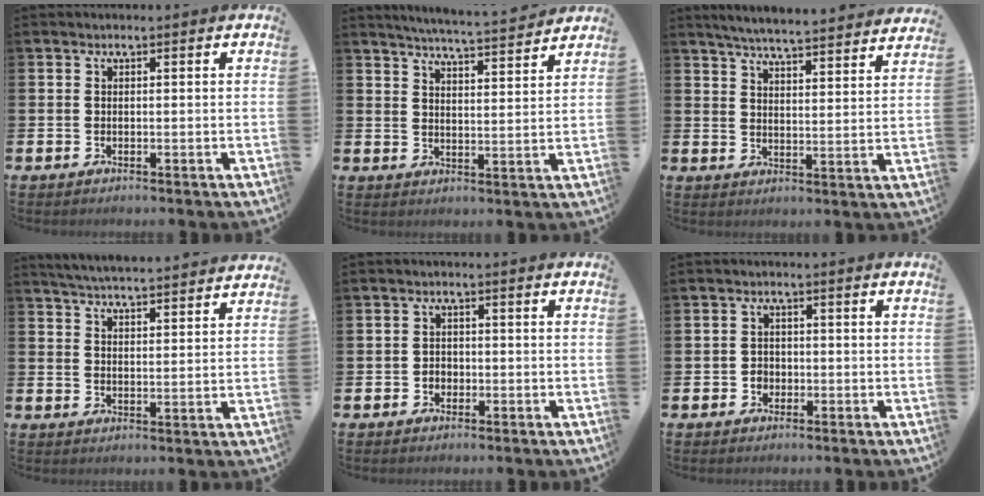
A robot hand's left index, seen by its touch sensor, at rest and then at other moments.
{"total": 5.5, "force": [5.4, -0.5, 0.9], "torque": [-0.026, -0.040, 0.091]}
{"total": 5.7, "force": [5.5, -0.1, 1.1], "torque": [-0.036, -0.044, 0.095]}
{"total": 5.3, "force": [5.2, -0.2, 0.5], "torque": [-0.029, -0.036, 0.093]}
{"total": 1.5, "force": [-0.5, 1.4, 0.4], "torque": [-0.006, 0.004, -0.014]}
{"total": 1.8, "force": [-0.6, 1.6, 0.4], "torque": [-0.005, 0.003, -0.015]}